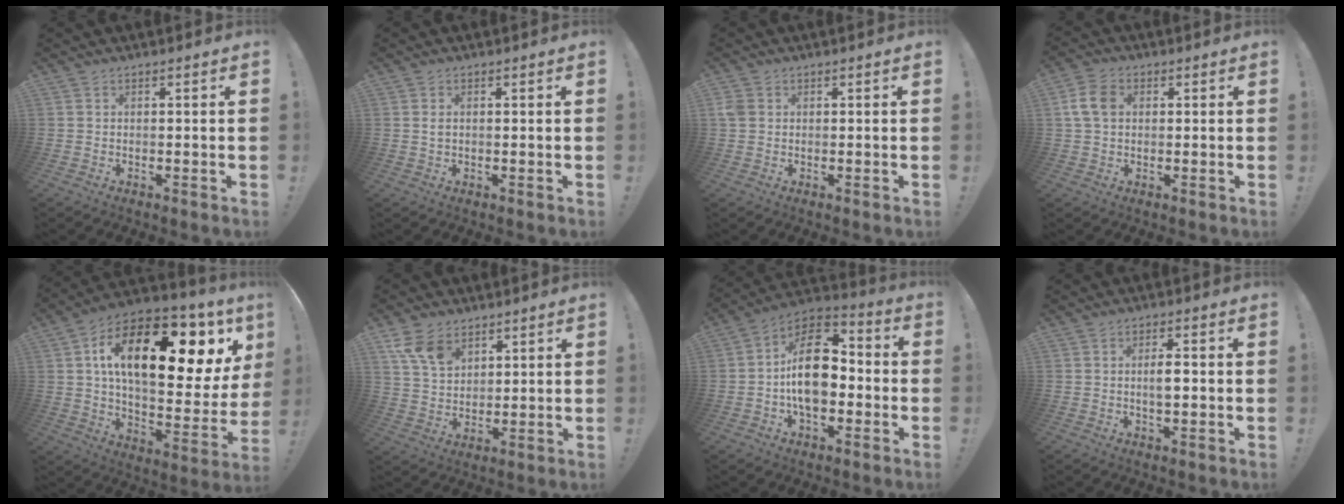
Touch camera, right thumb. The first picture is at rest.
{"total": 1.0, "force": [0.3, 0.5, 0.9], "torque": [-0.011, 0.000, 0.004]}
{"total": 2.9, "force": [0.8, 2.3, 1.5], "torque": [-0.023, 0.003, 0.017]}
{"total": 7.7, "force": [1.4, 5.5, 5.3], "torque": [-0.112, 0.010, 0.029]}
{"total": 24.4, "force": [9.0, 10.7, 20.0], "torque": [-0.304, -0.043, 0.148]}
{"total": 10.1, "force": [6.3, 6.3, 4.7], "torque": [-0.081, -0.028, 0.125]}
{"total": 18.6, "force": [-1.3, 11.4, 14.6], "torque": [-0.250, 0.025, -0.017]}
{"total": 4.0, "force": [-0.3, 1.5, 3.7], "torque": [-0.060, -0.002, -0.012]}